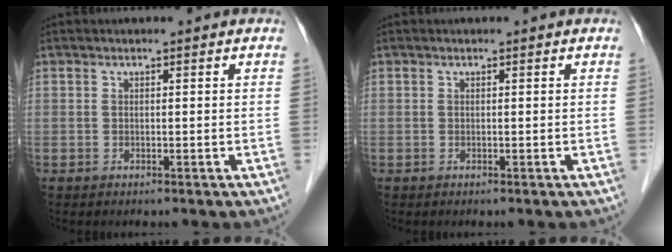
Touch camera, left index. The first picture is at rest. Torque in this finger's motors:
{"motor_torque": [0.00, 0.00, 0.02, 0.00]}